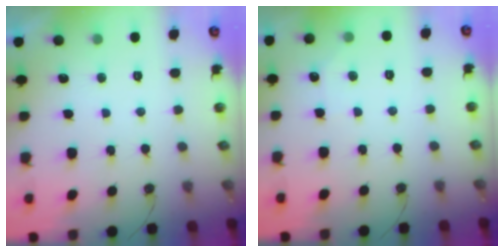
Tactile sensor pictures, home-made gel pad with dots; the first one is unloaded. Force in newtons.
{"total": 2.7, "press": 2.6, "slide": 0.4}